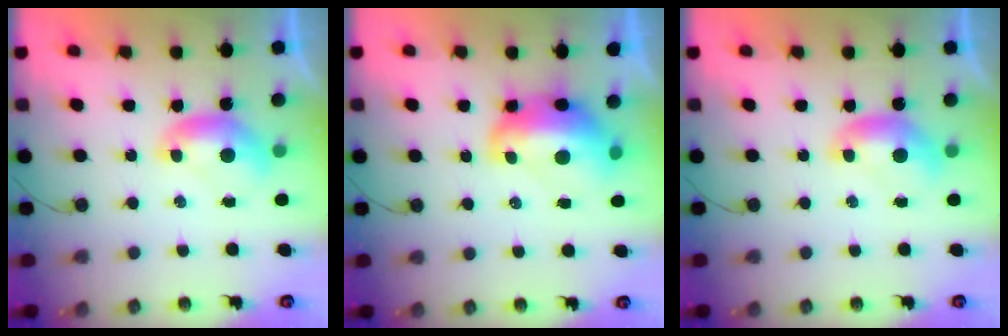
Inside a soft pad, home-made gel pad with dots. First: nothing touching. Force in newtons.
{"total": 6.2, "press": 6.1, "slide": 1.1}
{"total": 0.0}